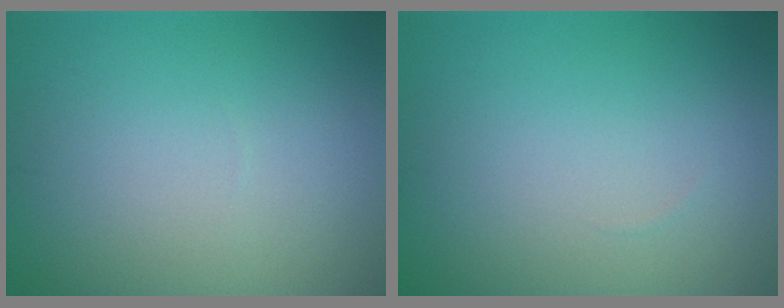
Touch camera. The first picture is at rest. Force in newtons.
{"total": 0.0}